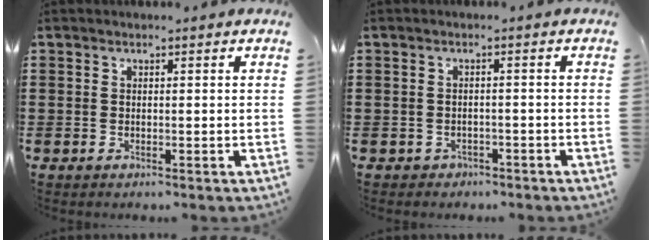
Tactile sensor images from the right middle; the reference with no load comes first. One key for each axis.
{"total": 1.2, "fx": -1.0, "fy": 0.5, "fz": -0.1, "tx": -0.004, "ty": 0.001, "tz": -0.025}